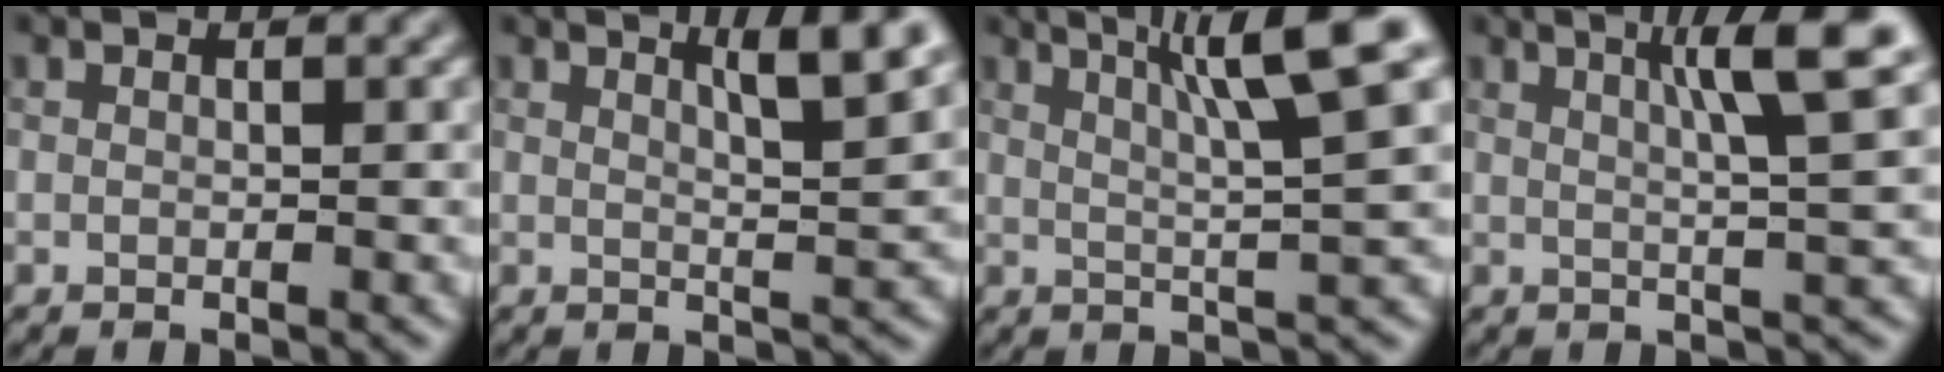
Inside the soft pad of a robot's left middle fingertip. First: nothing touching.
{"total": 4.8, "force": [2.8, 0.8, 3.9], "torque": [-0.048, 0.004, 0.042]}
{"total": 7.9, "force": [3.5, 0.9, 7.1], "torque": [-0.093, 0.017, 0.057]}
{"total": 7.1, "force": [2.8, 1.1, 6.5], "torque": [-0.079, 0.016, 0.041]}